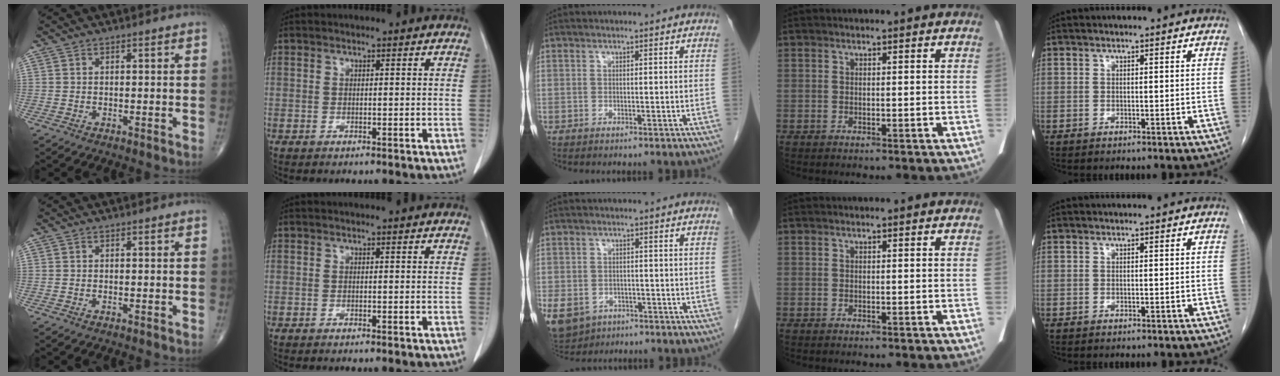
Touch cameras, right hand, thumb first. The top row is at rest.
{"middle": {"total": 15.5, "force": [-7.7, 11.9, 6.1], "torque": [-0.197, -0.013, -0.105]}}